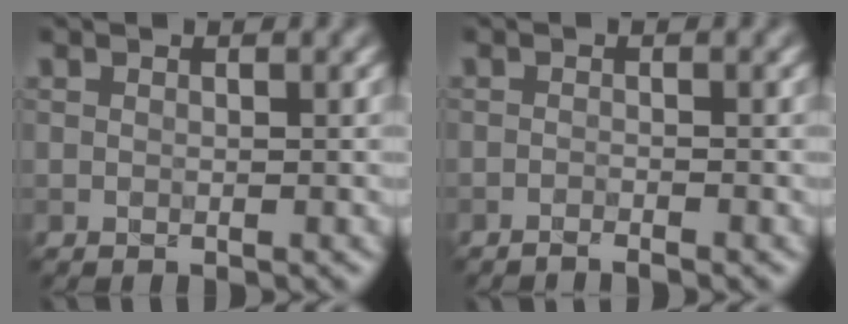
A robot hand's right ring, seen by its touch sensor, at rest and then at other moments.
{"total": 1.3, "force": [-1.2, 0.0, 0.6], "torque": [-0.012, 0.001, -0.026]}